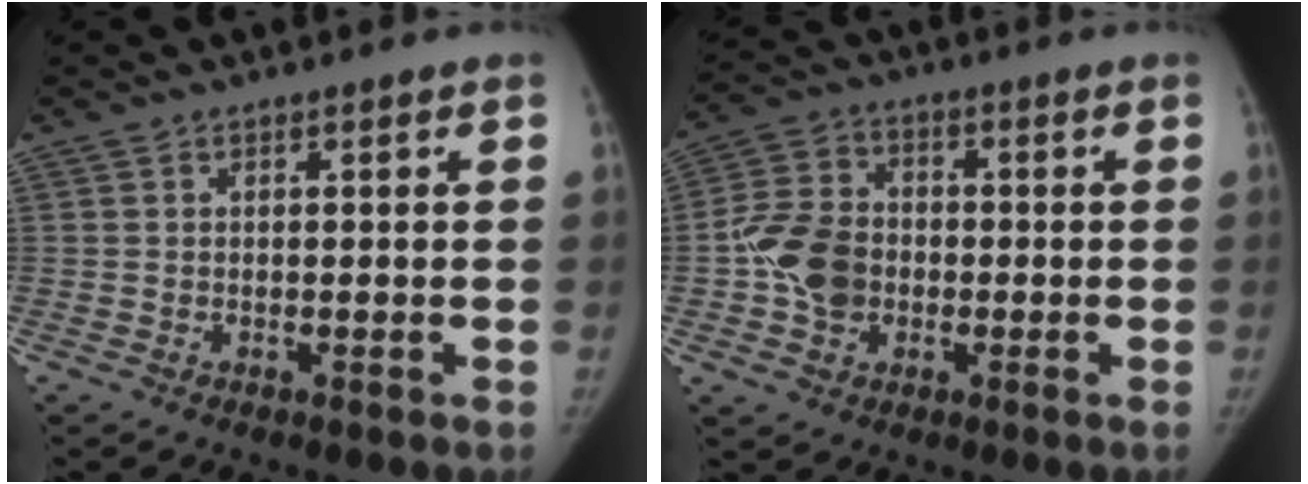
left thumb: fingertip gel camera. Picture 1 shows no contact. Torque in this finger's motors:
{"motor_torque": [0.95, 1.60, 0.00, 0.05, 0.21]}